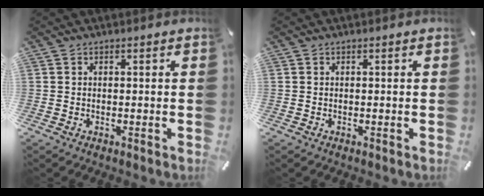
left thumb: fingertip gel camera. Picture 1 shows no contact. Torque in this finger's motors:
{"motor_torque": [0.00, 0.00, 0.00, 0.00, 0.00]}